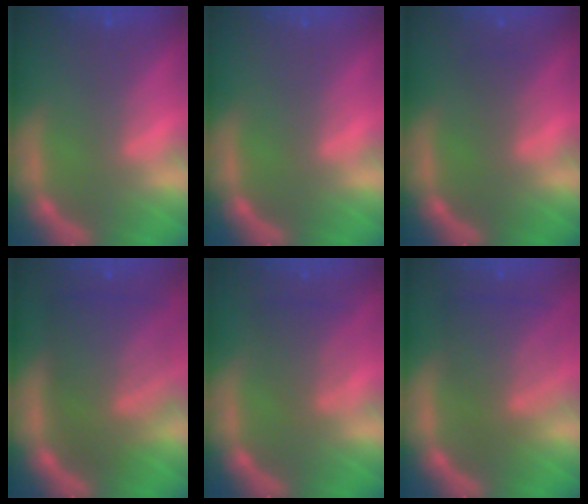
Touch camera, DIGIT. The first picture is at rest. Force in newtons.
{"total": 0.0}
{"total": 1.0}
{"total": 8.7}
{"total": 3.0}
{"total": 6.0}